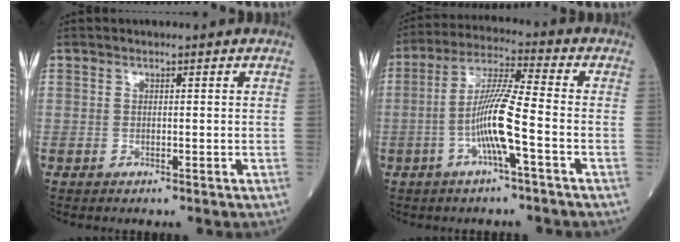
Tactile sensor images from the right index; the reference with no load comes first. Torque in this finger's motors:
{"motor_torque": [0.49, -0.39, 0.38, 0.20]}